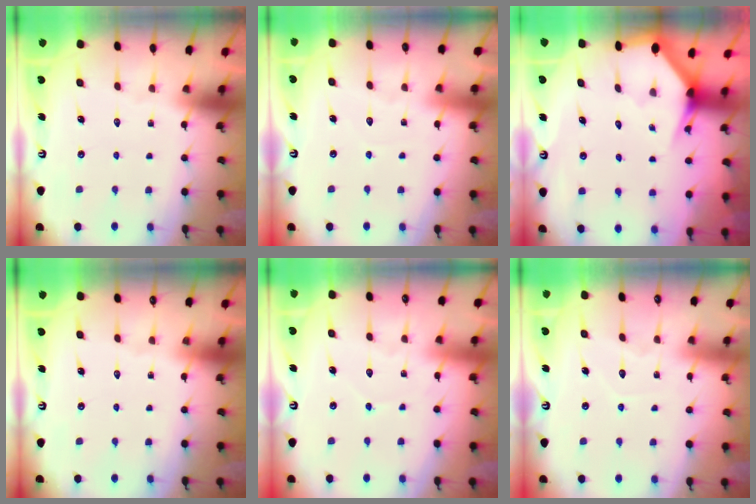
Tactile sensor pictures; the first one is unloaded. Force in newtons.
{"total": 3.7, "press": 3.7, "slide": 0.4}
{"total": 2.8, "press": 2.8, "slide": 0.2}
{"total": 0.0}
{"total": 4.4, "press": 4.4, "slide": 0.4}
{"total": 4.1, "press": 4.1, "slide": 0.4}